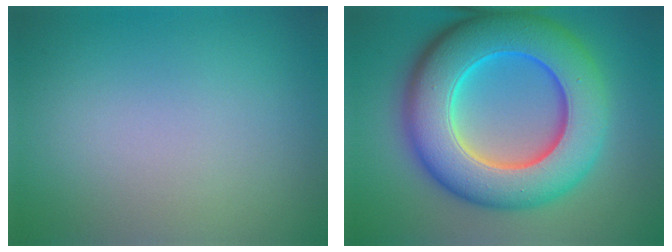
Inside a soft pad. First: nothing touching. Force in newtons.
{"total": 12.8, "press": 12.8, "slide": 0.3}